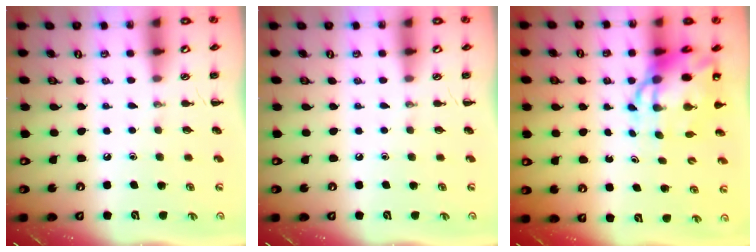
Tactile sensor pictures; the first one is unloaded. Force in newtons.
{"total": 0.0}
{"total": 10.0, "press": 9.7, "slide": 2.6}